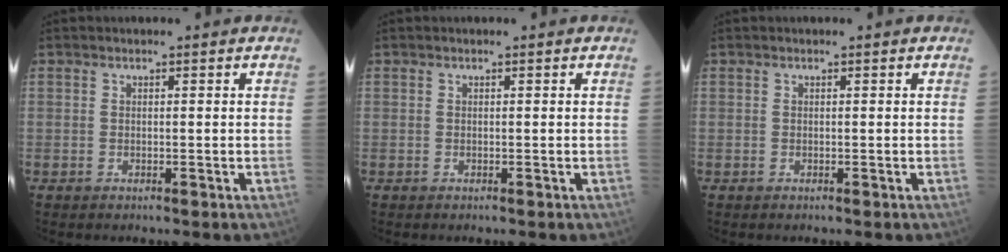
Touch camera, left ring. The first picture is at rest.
{"total": 0.0}
{"total": 0.0}